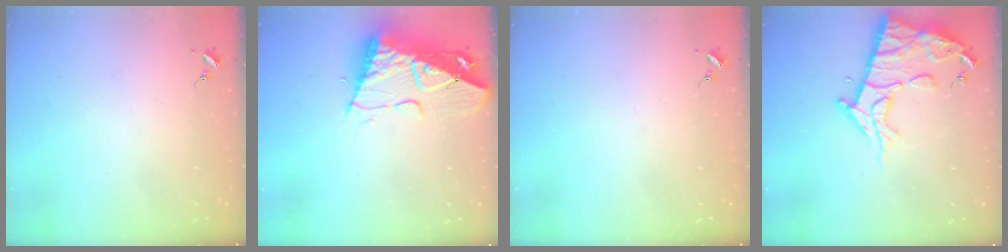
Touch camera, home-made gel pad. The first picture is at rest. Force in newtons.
{"total": 15.3, "press": 15.2, "slide": 1.8}
{"total": 0.0}
{"total": 14.8, "press": 14.7, "slide": 1.4}